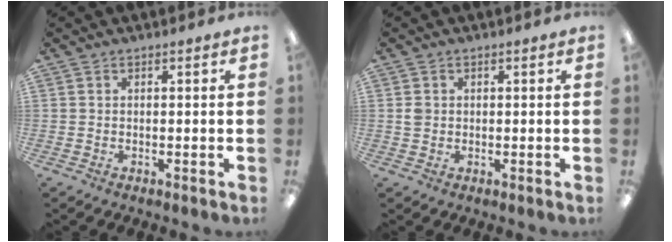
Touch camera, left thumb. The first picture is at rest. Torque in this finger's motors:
{"motor_torque": [-0.02, 0.01, -0.25, -0.02, 0.00]}